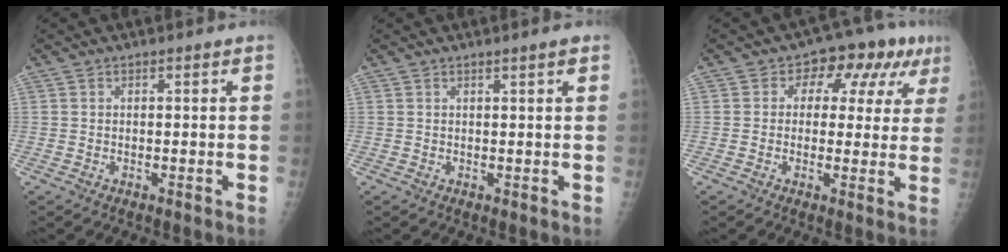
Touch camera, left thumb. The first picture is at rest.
{"total": 1.2, "force": [0.8, -0.1, 0.9], "torque": [-0.013, -0.003, 0.012]}
{"total": 10.3, "force": [3.8, 6.8, 6.7], "torque": [-0.028, 0.015, 0.041]}